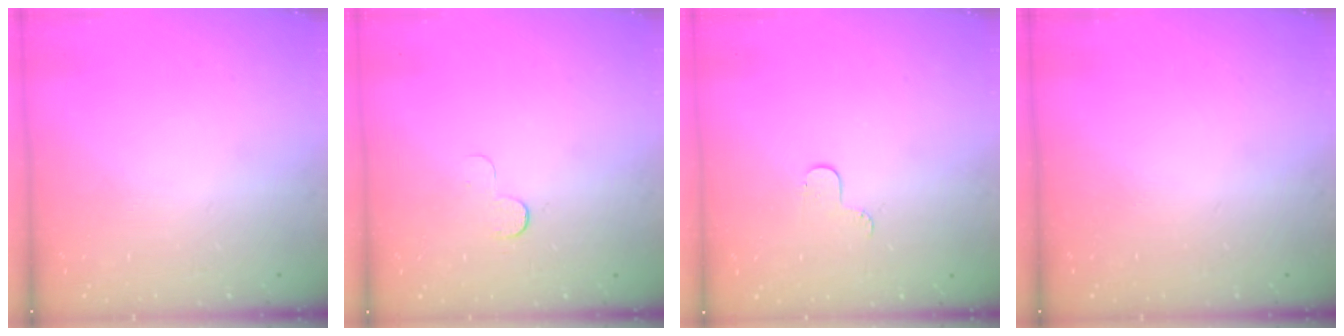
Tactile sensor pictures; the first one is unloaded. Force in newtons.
{"total": 3.9, "press": 3.9, "slide": 0.4}
{"total": 3.5, "press": 3.5, "slide": 0.4}
{"total": 0.0}